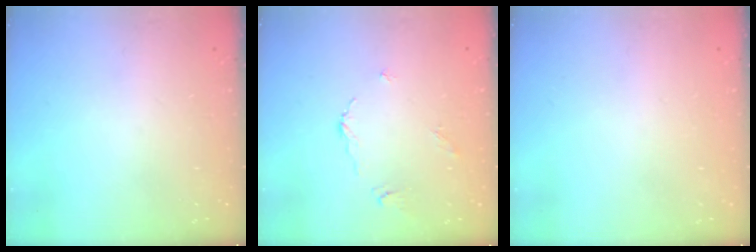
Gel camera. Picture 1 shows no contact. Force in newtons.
{"total": 2.2, "press": 2.2, "slide": 0.4}
{"total": 2.0, "press": 2.0, "slide": 0.1}